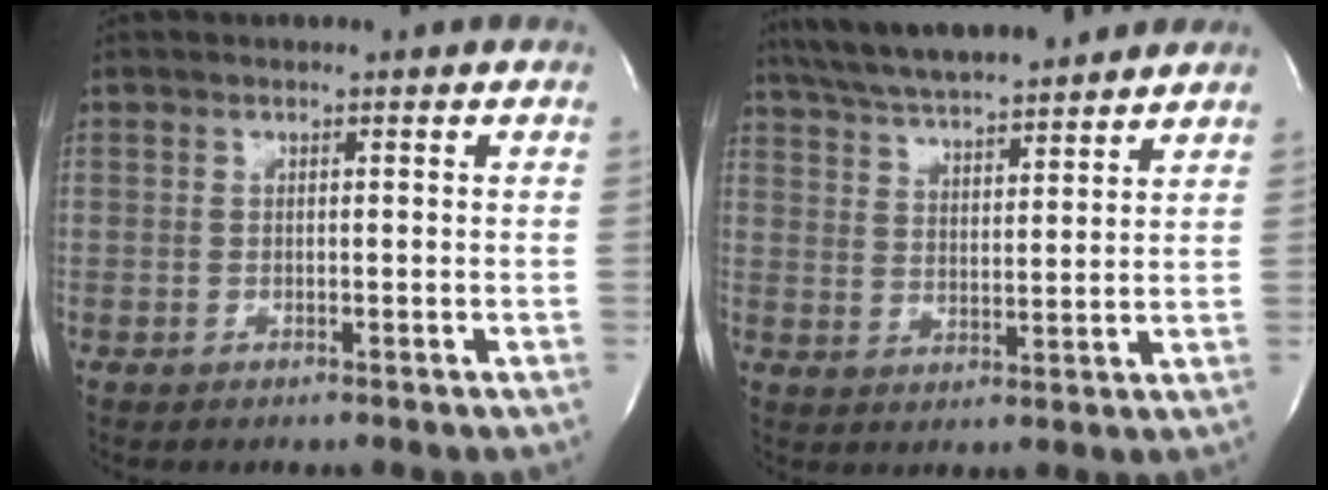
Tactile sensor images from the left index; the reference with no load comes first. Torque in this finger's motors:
{"motor_torque": [0.24, -0.38, 0.55, 0.15]}